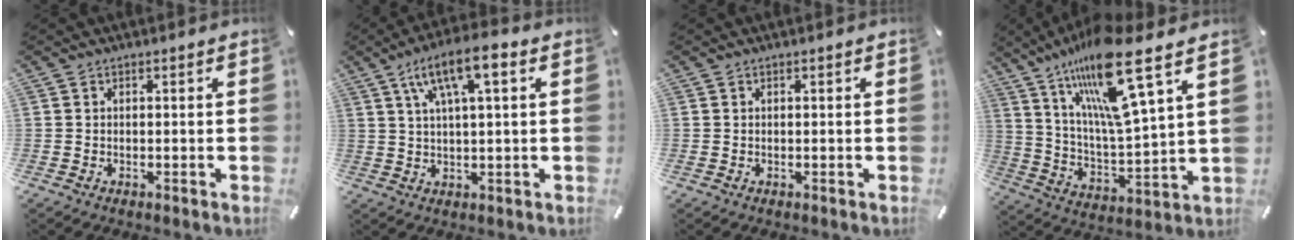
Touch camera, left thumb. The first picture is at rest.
{"total": 10.9, "force": [4.5, 3.2, 9.3], "torque": [-0.164, 0.000, 0.081]}
{"total": 0.0}
{"total": 20.0, "force": [13.9, 3.2, 14.0], "torque": [-0.283, -0.082, 0.221]}